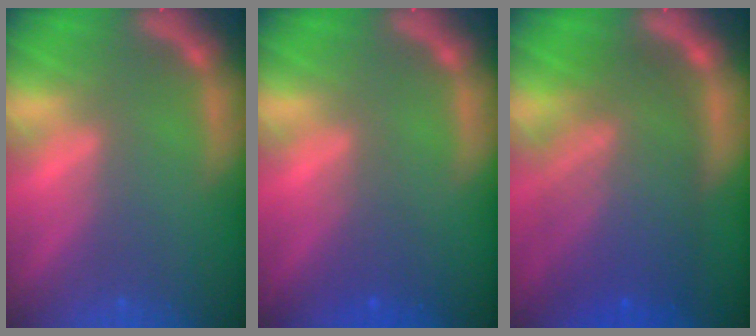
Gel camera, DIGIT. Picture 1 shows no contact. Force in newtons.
{"total": 1.9}
{"total": 10.0}